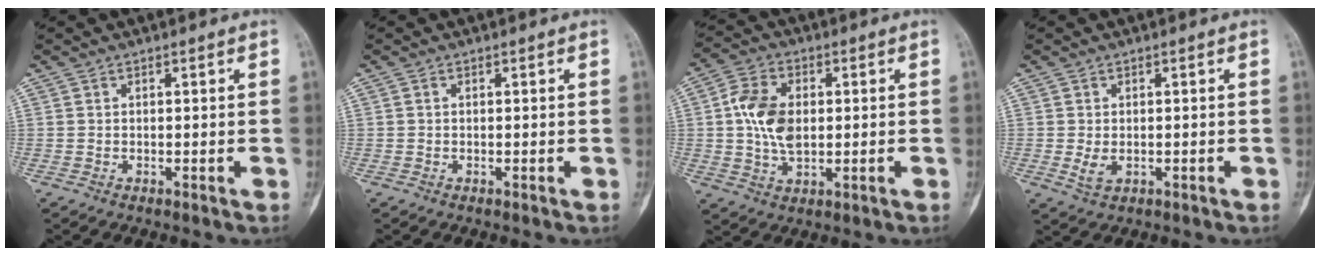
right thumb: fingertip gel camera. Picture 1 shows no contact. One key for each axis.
{"total": 0.0}
{"total": 9.8, "fx": 0.6, "fy": 6.3, "fz": 7.5, "tx": -0.139, "ty": 0.004, "tz": 0.011}
{"total": 2.7, "fx": -0.4, "fy": 1.7, "fz": 2.0, "tx": -0.038, "ty": -0.005, "tz": -0.002}